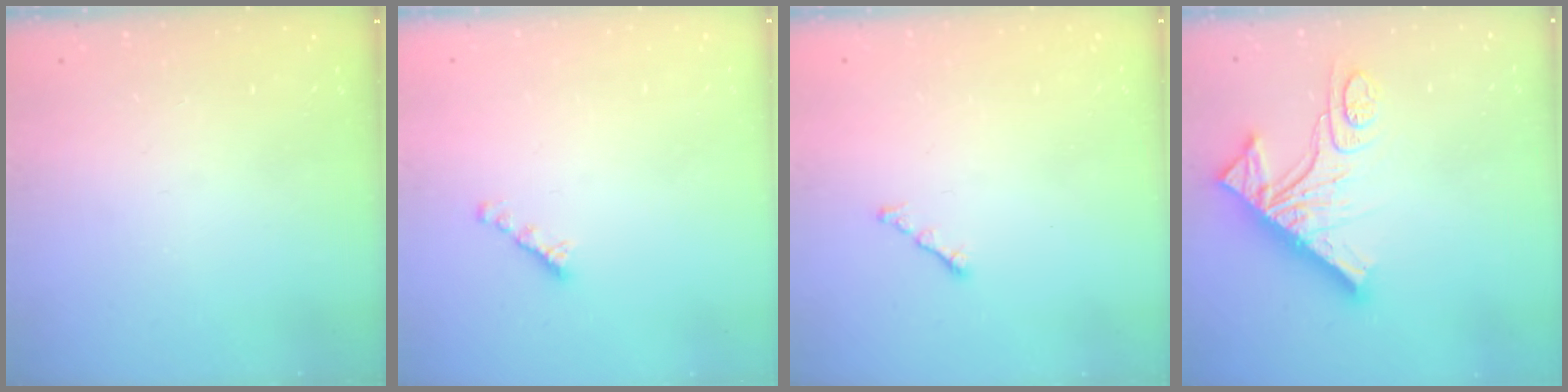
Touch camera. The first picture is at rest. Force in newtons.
{"total": 2.7, "press": 2.6, "slide": 0.8}
{"total": 1.2, "press": 1.1, "slide": 0.5}
{"total": 18.5, "press": 18.4, "slide": 1.5}